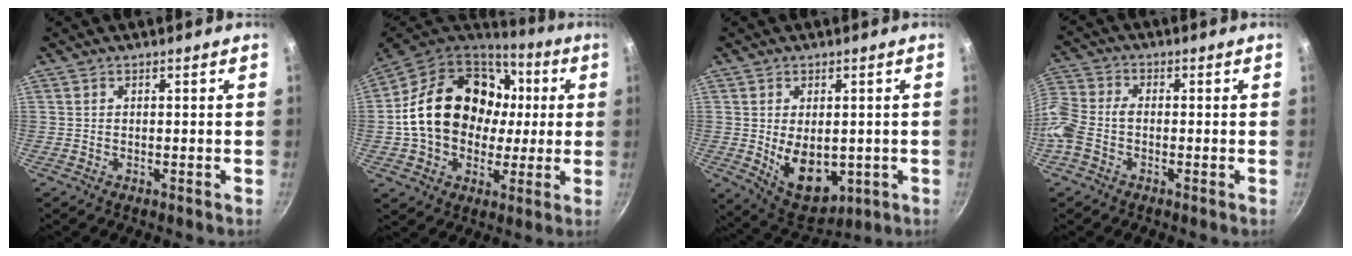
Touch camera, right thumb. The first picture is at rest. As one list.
[{"total": 25.1, "force": [2.2, 19.4, 15.8], "torque": [-0.252, 0.039, 0.042]}, {"total": 11.2, "force": [-1.0, 7.2, 8.5], "torque": [-0.105, -0.018, 0.009]}, {"total": 9.2, "force": [-3.2, 6.4, 5.7], "torque": [-0.135, 0.027, -0.087]}]